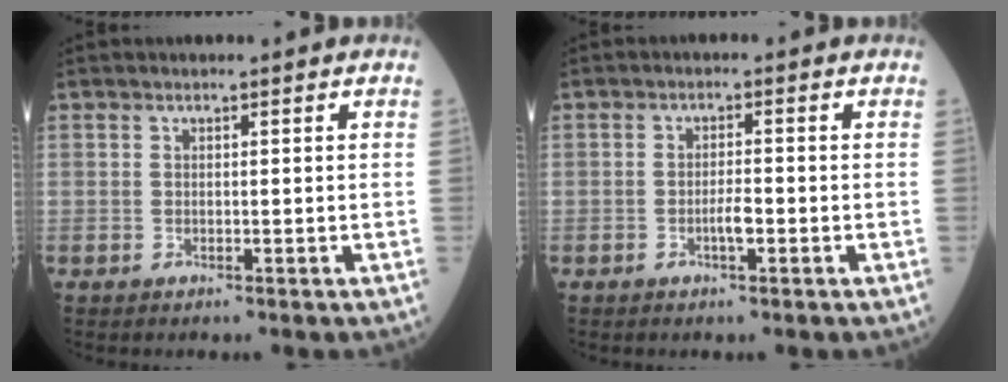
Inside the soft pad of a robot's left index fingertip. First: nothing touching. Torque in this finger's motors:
{"motor_torque": [0.25, 0.10, 0.07, 0.01]}